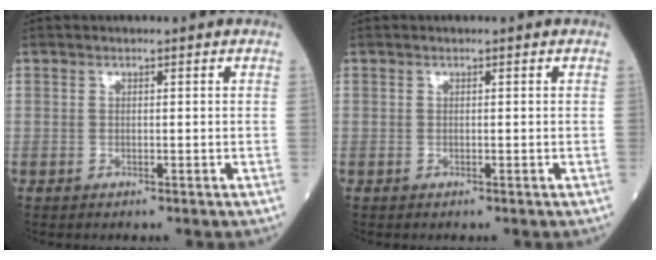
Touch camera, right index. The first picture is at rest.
{"total": 0.0}